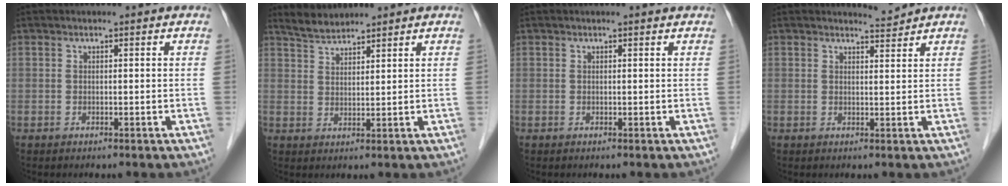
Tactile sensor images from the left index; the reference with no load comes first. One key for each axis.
{"total": 3.4, "fx": 3.4, "fy": 0.5, "fz": 0.3, "tx": -0.010, "ty": 0.012, "tz": 0.066}
{"total": 0.8, "fx": 0.7, "fy": 0.0, "fz": 0.3, "tx": -0.012, "ty": 0.001, "tz": 0.006}
{"total": 1.8, "fx": 1.7, "fy": -0.4, "fz": -0.4, "tx": -0.002, "ty": -0.011, "tz": 0.030}